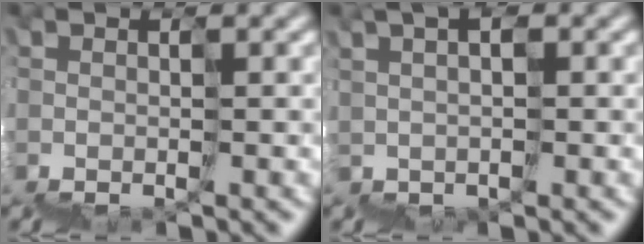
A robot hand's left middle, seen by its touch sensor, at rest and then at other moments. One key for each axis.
{"total": 2.5, "fx": 2.2, "fy": -0.3, "fz": -1.1, "tx": 0.019, "ty": 0.025, "tz": 0.032}